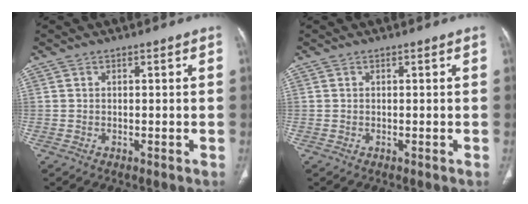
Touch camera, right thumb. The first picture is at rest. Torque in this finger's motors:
{"motor_torque": [0.00, 0.00, 0.21, 0.20, 0.00]}